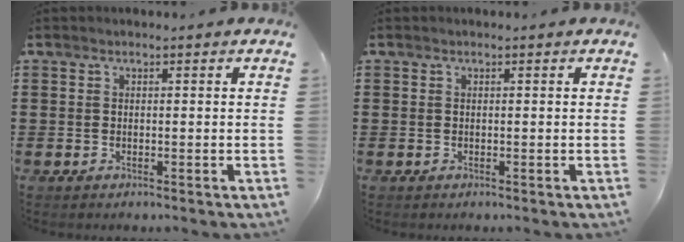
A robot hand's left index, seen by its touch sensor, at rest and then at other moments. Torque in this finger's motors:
{"motor_torque": [0.30, -0.46, 0.04, -0.01]}